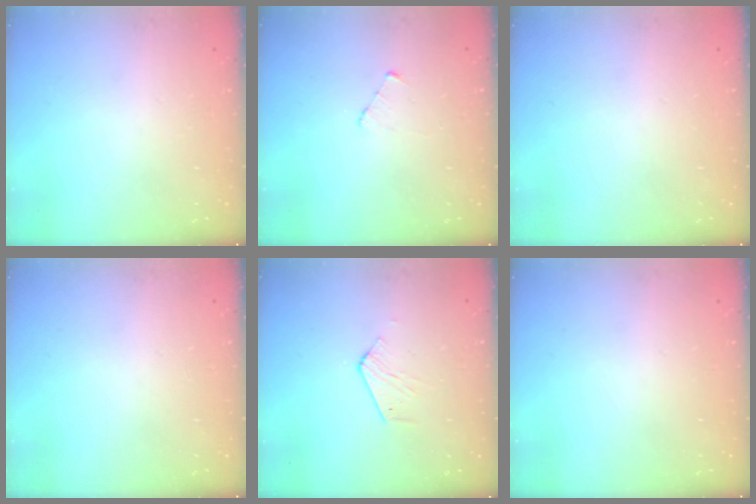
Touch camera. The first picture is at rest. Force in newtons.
{"total": 2.5, "press": 2.5, "slide": 0.3}
{"total": 0.0}
{"total": 0.0}
{"total": 3.9, "press": 3.9, "slide": 0.6}
{"total": 0.0}